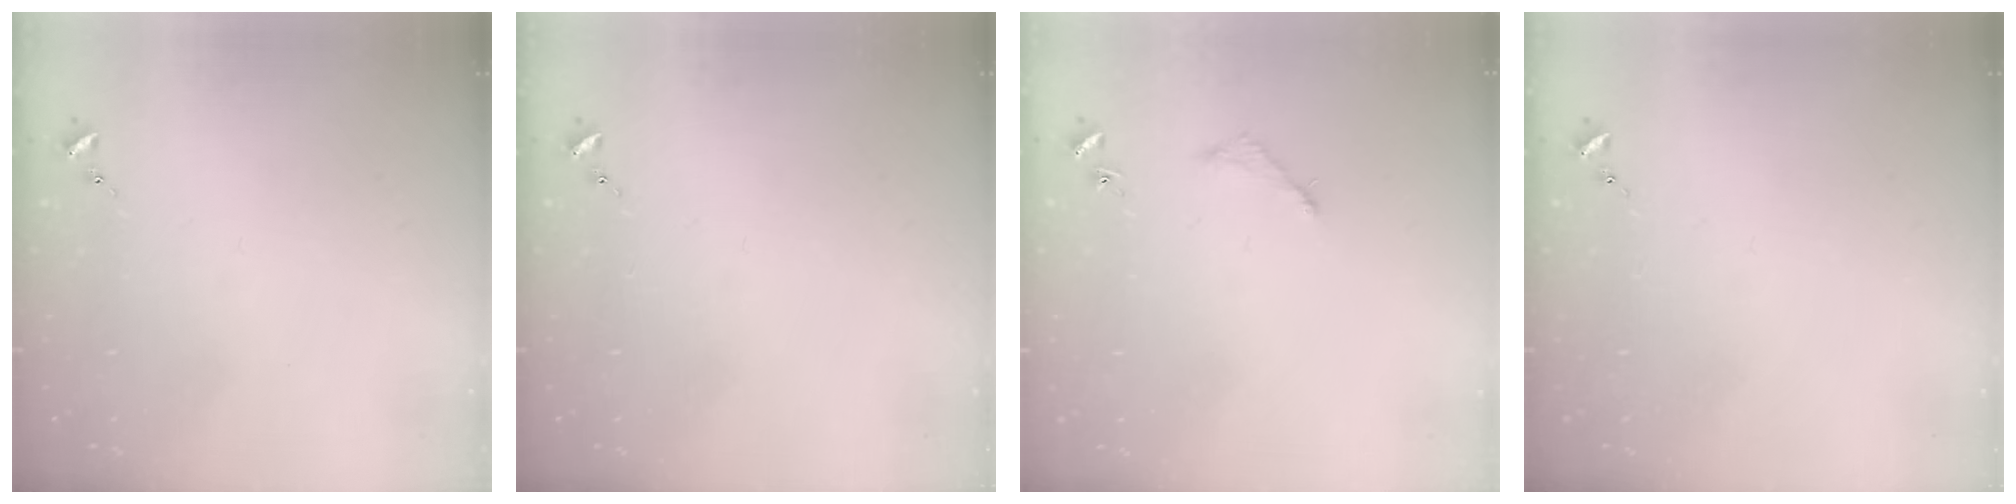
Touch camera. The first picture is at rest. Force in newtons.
{"total": 0.0}
{"total": 3.0, "press": 3.0, "slide": 0.4}
{"total": 0.0}